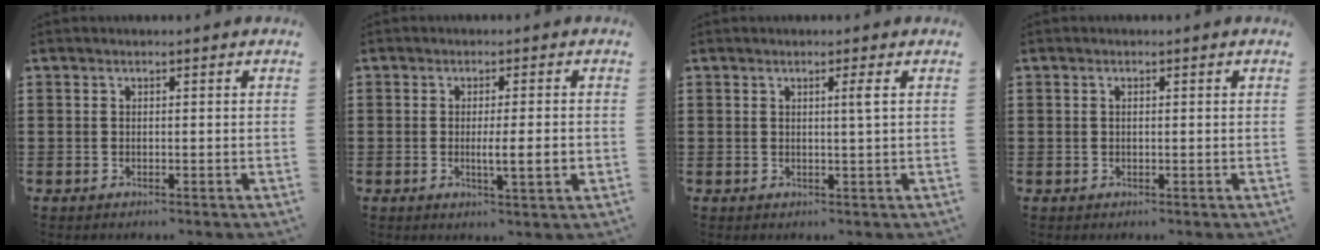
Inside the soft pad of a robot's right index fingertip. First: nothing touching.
{"total": 4.4, "force": [-0.6, 0.4, 4.4], "torque": [-0.066, -0.009, -0.013]}
{"total": 1.6, "force": [0.5, -0.5, 1.5], "torque": [-0.026, -0.006, 0.005]}
{"total": 0.5, "force": [0.1, 0.1, 0.5], "torque": [-0.011, -0.002, 0.002]}